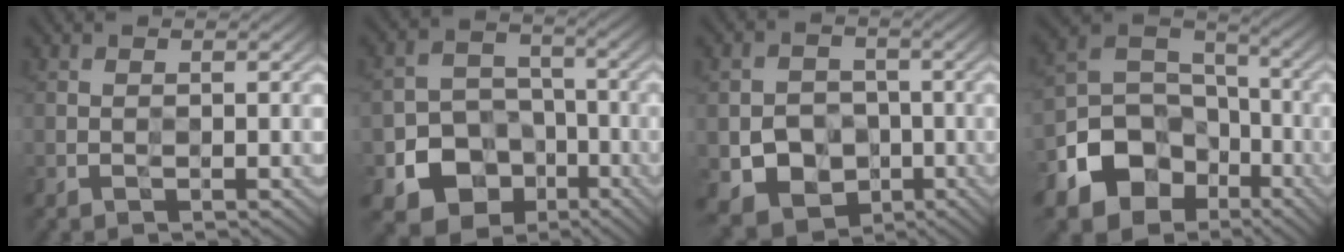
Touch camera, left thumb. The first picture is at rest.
{"total": 11.1, "force": [-5.2, 8.8, 4.3], "torque": [-0.090, -0.031, -0.109]}
{"total": 7.5, "force": [-2.5, 6.1, 3.6], "torque": [-0.081, -0.018, -0.050]}
{"total": 13.7, "force": [-7.0, 10.1, 5.9], "torque": [-0.152, -0.023, -0.129]}